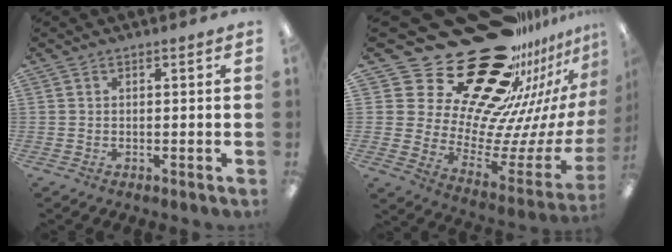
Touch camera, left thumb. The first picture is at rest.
{"total": 32.8, "force": [23.6, 15.4, 16.9], "torque": [-0.241, -0.212, 0.451]}